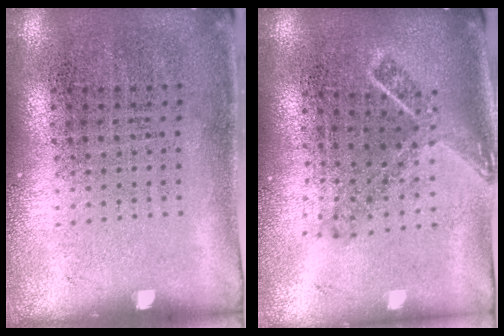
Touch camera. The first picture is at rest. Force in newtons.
{"total": 1.9, "press": 1.4, "slide": 1.3}